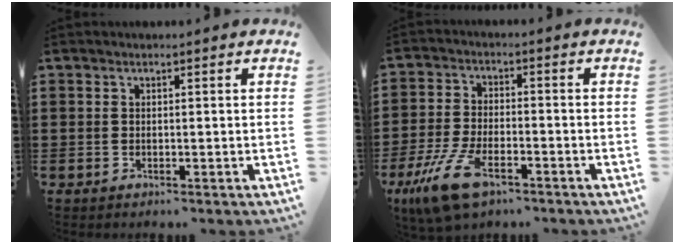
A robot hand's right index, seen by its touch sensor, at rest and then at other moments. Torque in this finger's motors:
{"motor_torque": [1.16, -0.98, 0.50, 0.20]}